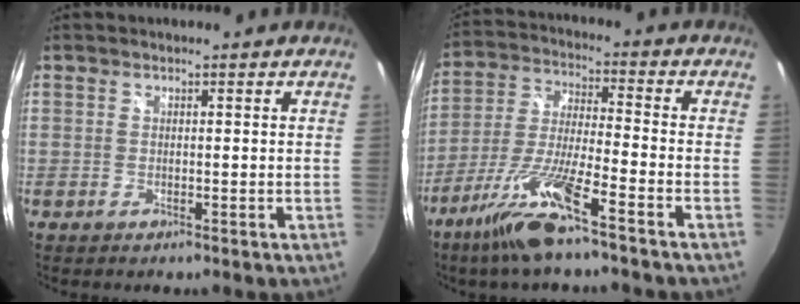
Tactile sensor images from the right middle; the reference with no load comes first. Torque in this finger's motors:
{"motor_torque": [1.39, -0.75, 0.82, 0.21]}